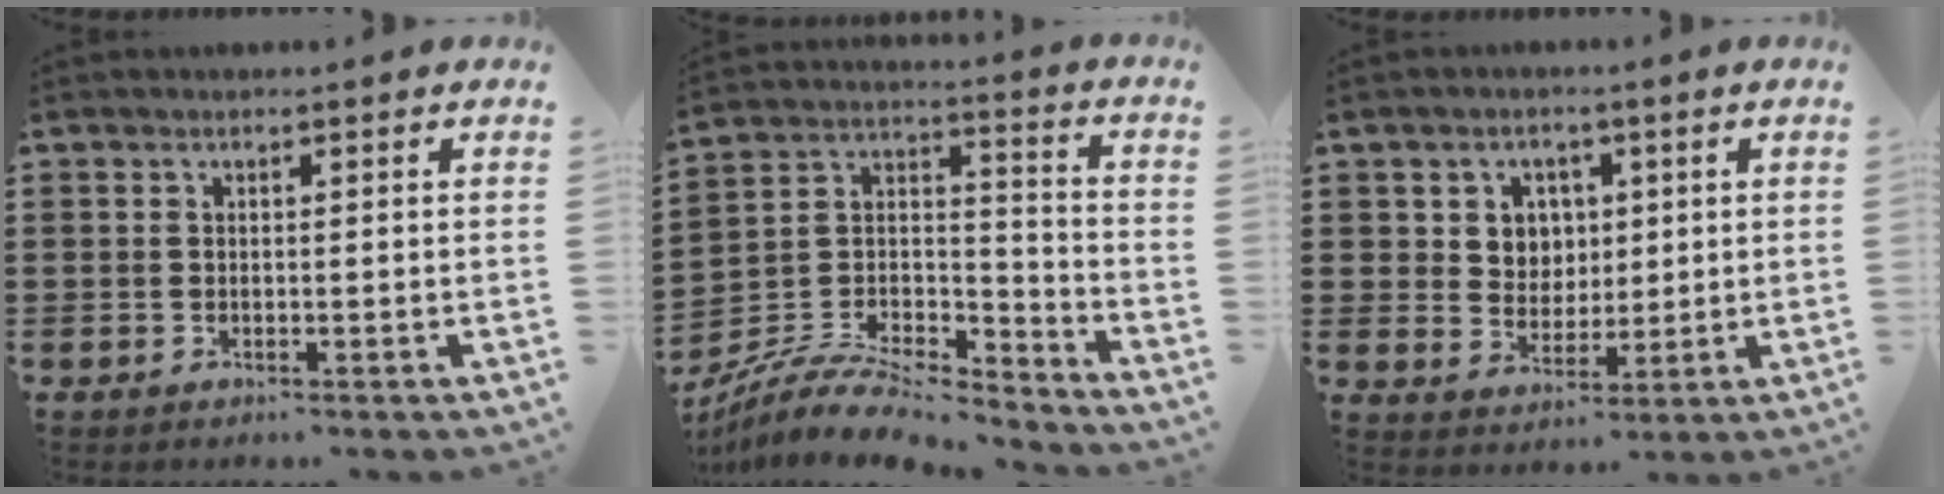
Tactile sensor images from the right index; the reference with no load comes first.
{"total": 8.0, "force": [-7.3, 2.0, 2.7], "torque": [-0.059, 0.003, -0.145]}
{"total": 4.9, "force": [1.6, 4.5, 1.2], "torque": [-0.037, 0.013, 0.025]}